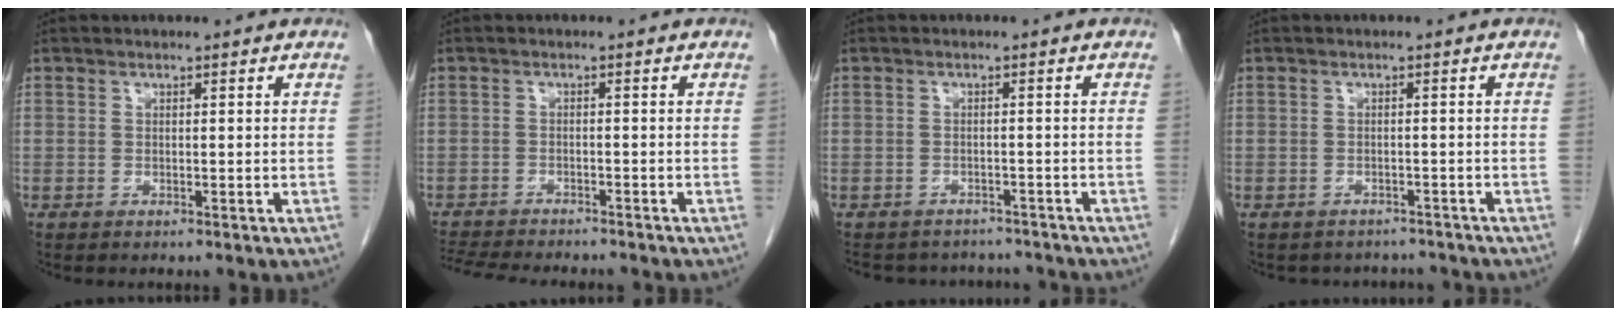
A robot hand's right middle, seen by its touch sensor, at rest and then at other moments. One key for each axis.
{"total": 12.2, "fx": -11.0, "fy": 2.1, "fz": 4.9, "tx": -0.088, "ty": -0.011, "tz": -0.154}
{"total": 9.5, "fx": -8.8, "fy": 3.3, "fz": 1.5, "tx": -0.026, "ty": 0.015, "tz": -0.104}
{"total": 5.1, "fx": -4.6, "fy": 2.0, "fz": 0.0, "tx": 0.002, "ty": 0.010, "tz": -0.053}